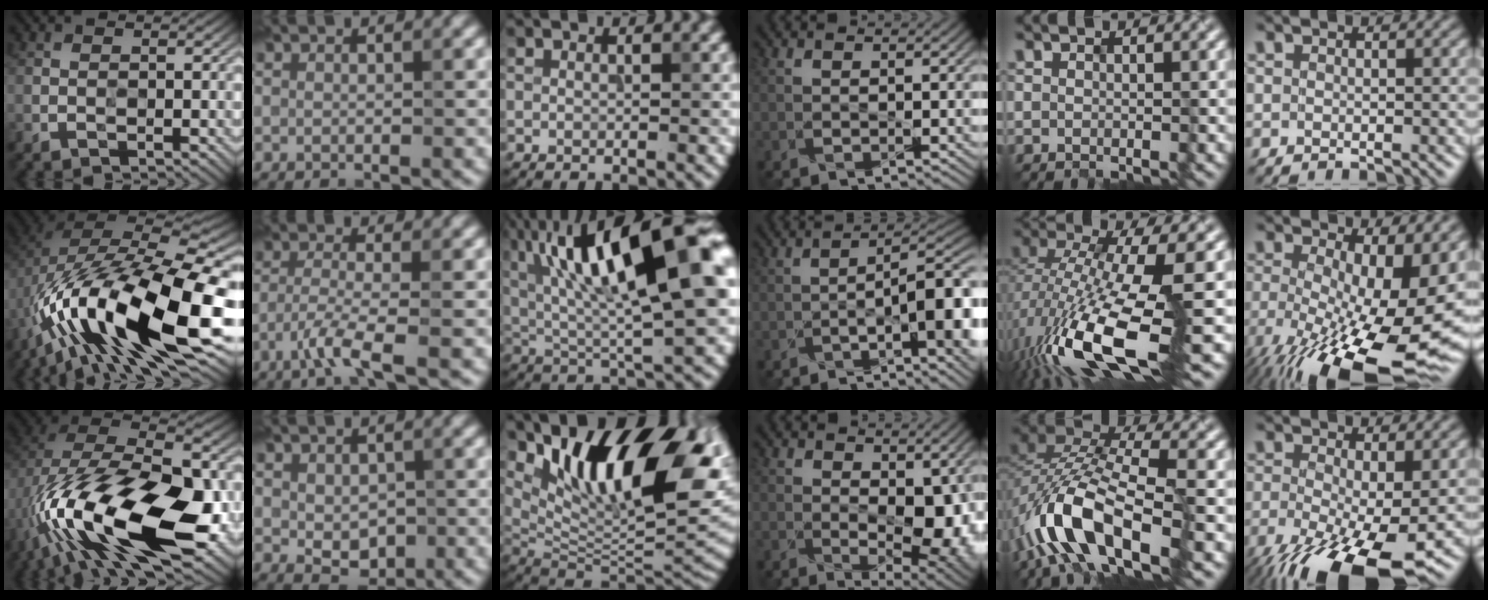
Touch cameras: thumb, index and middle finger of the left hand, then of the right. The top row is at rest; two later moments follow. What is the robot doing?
{"motion": "extract", "object": "pen cap and body"}